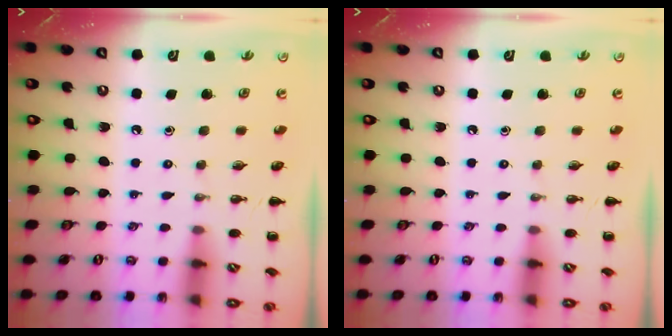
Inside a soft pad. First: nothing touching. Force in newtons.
{"total": 0.0}